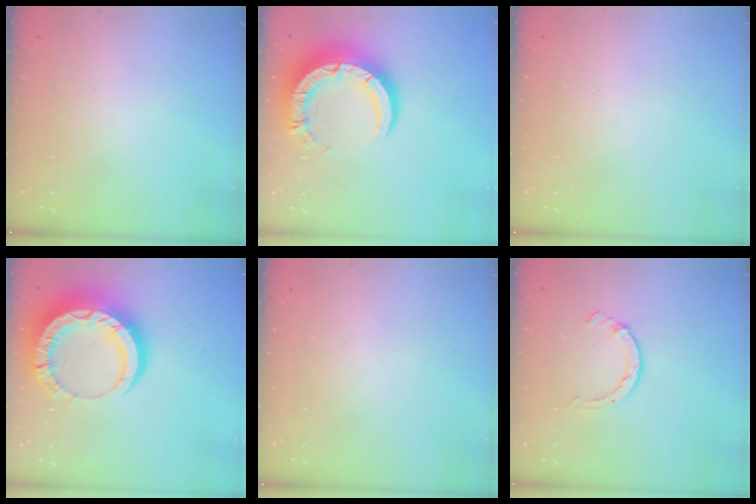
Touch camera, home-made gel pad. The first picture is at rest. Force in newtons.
{"total": 14.5, "press": 14.4, "slide": 1.4}
{"total": 0.0}
{"total": 18.7, "press": 18.6, "slide": 1.9}
{"total": 0.0}
{"total": 2.6, "press": 2.6, "slide": 0.4}